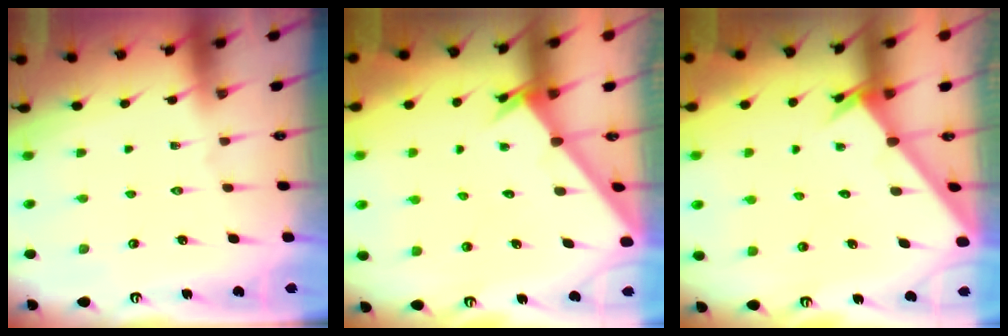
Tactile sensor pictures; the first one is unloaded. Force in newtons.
{"total": 2.6, "press": 2.6, "slide": 0.1}
{"total": 2.6, "press": 2.6, "slide": 0.1}